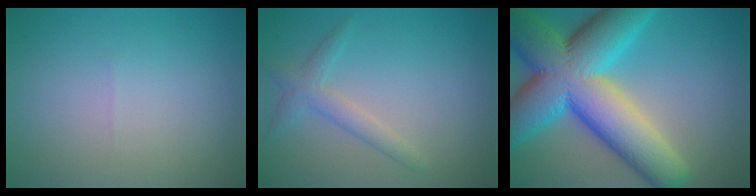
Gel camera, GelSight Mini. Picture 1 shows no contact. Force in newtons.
{"total": 2.2, "press": 2.2, "slide": 0.1}
{"total": 15.2, "press": 15.2, "slide": 0.3}